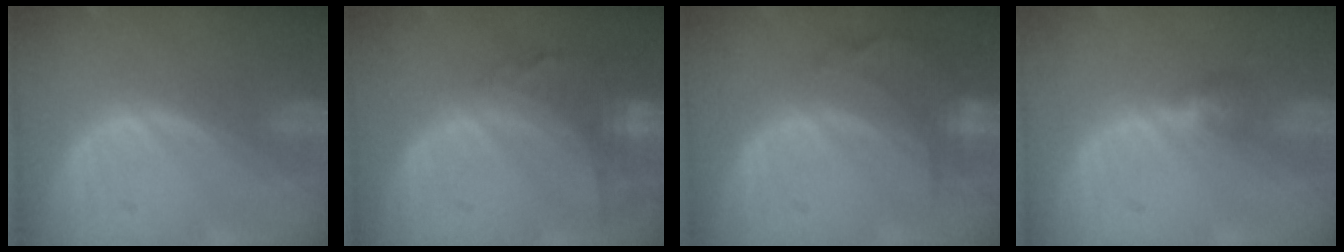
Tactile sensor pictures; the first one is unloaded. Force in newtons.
{"total": 7.8, "press": 7.0, "slide": 3.6}
{"total": 6.4, "press": 5.9, "slide": 2.3}
{"total": 2.7, "press": 2.6, "slide": 0.8}